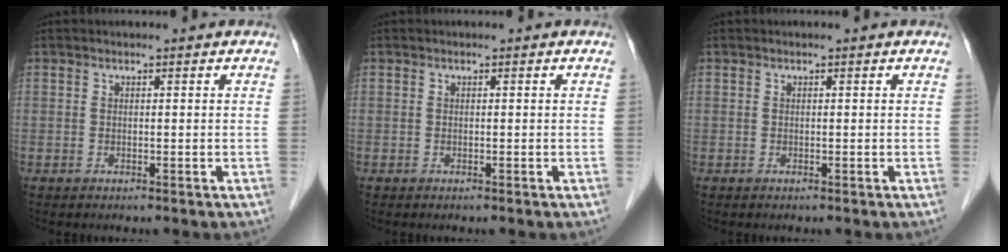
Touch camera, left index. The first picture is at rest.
{"total": 0.0}
{"total": 0.0}